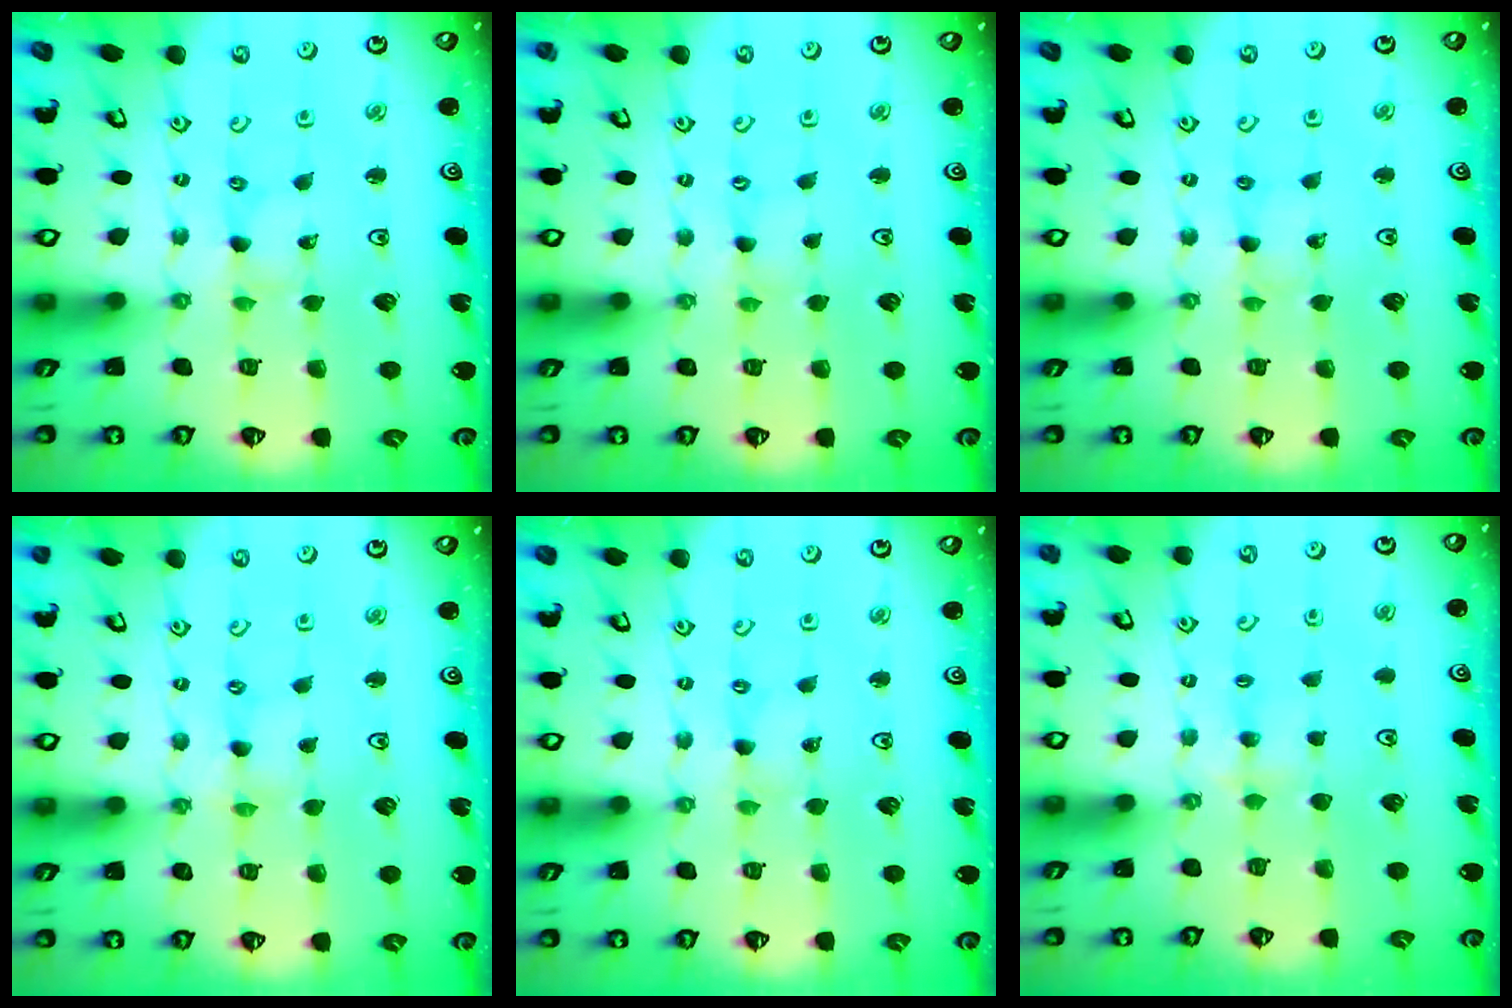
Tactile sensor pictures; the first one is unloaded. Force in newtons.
{"total": 0.0}
{"total": 1.9, "press": 1.9, "slide": 0.2}
{"total": 0.0}
{"total": 0.6, "press": 0.6, "slide": 0.2}
{"total": 4.6, "press": 4.6, "slide": 0.4}